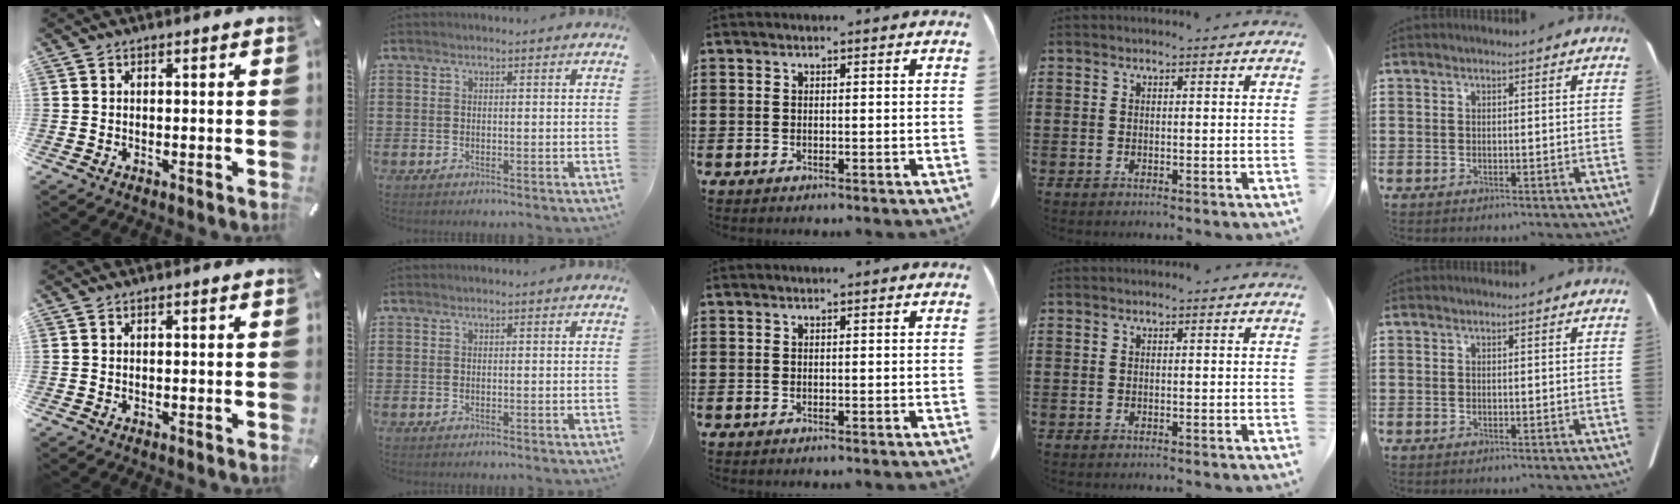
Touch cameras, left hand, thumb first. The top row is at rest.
{}